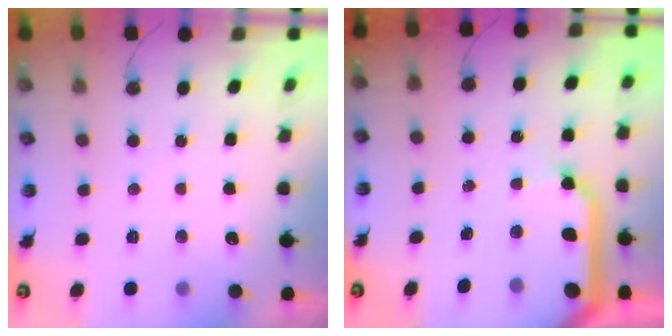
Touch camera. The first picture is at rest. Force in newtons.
{"total": 14.3, "press": 14.2, "slide": 1.5}